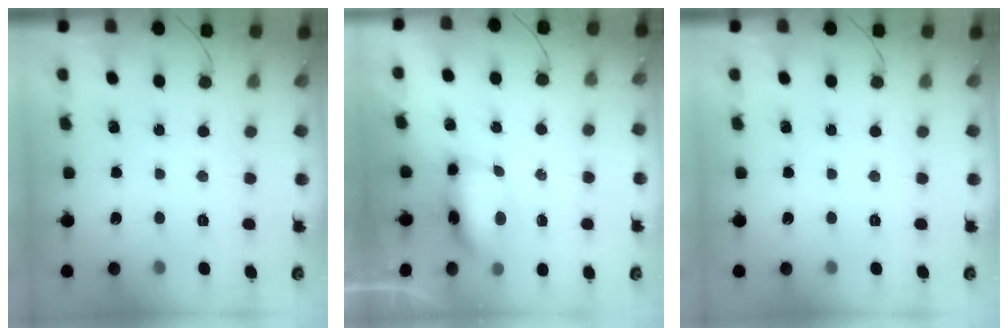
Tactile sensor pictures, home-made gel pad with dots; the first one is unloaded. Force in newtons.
{"total": 7.3, "press": 7.2, "slide": 0.7}
{"total": 0.0}